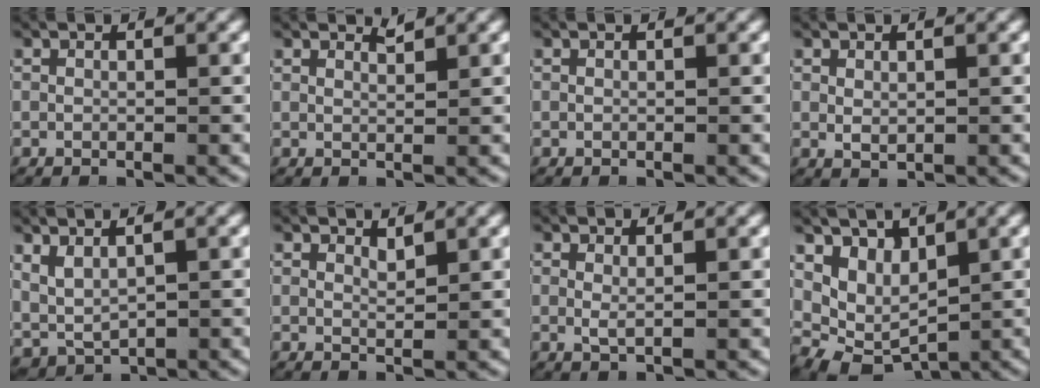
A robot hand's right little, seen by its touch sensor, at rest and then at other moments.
{"total": 1.1, "force": [1.0, -0.2, 0.2], "torque": [-0.007, -0.006, 0.020]}
{"total": 0.0}
{"total": 0.9, "force": [0.4, 0.6, 0.7], "torque": [-0.015, -0.006, 0.016]}
{"total": 5.3, "force": [0.3, 4.4, 3.0], "torque": [-0.084, -0.018, 0.015]}
{"total": 1.4, "force": [1.3, 0.1, 0.5], "torque": [-0.008, -0.010, 0.026]}
{"total": 1.0, "force": [0.6, 0.1, 0.8], "torque": [-0.020, -0.009, 0.015]}
{"total": 6.9, "force": [-1.2, 5.8, 3.5], "torque": [-0.080, -0.033, -0.014]}